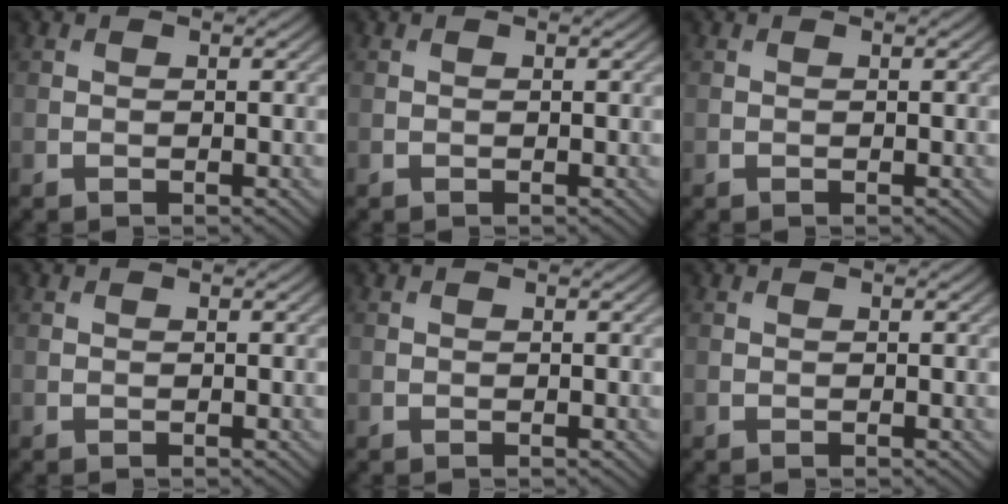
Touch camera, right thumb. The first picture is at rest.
{"total": 0.0}
{"total": 0.0}
{"total": 0.0}
{"total": 0.0}
{"total": 0.0}